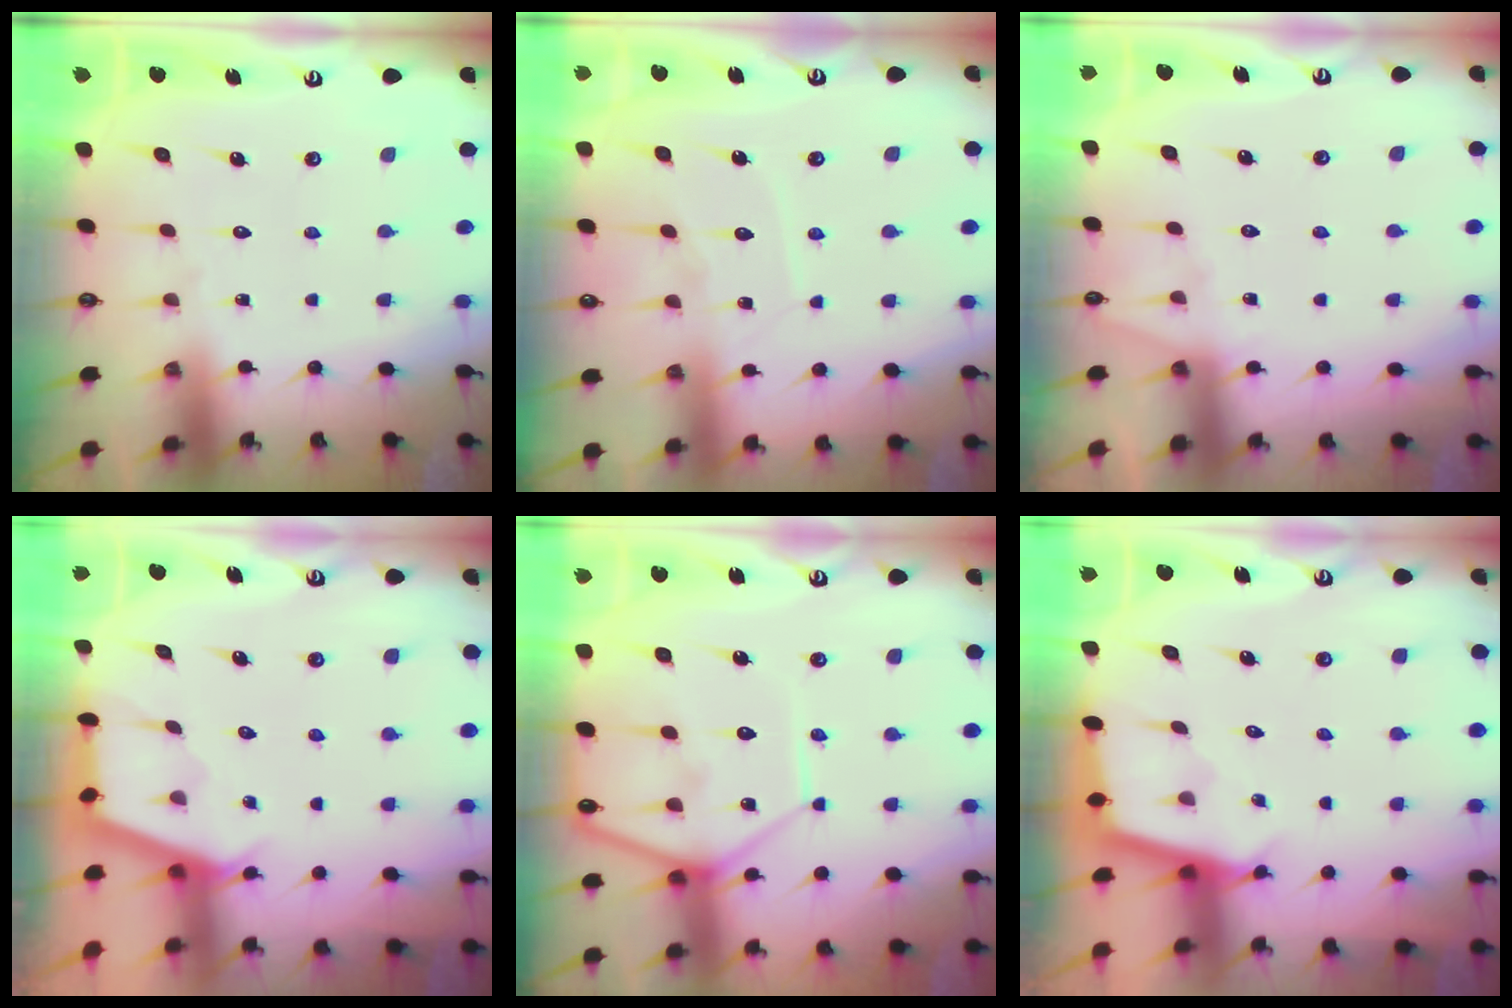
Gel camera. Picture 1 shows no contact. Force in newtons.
{"total": 7.7, "press": 7.7, "slide": 0.6}
{"total": 3.8, "press": 3.8, "slide": 0.5}
{"total": 2.8, "press": 2.8, "slide": 0.3}
{"total": 12.2, "press": 12.1, "slide": 1.2}
{"total": 2.5, "press": 2.5, "slide": 0.2}